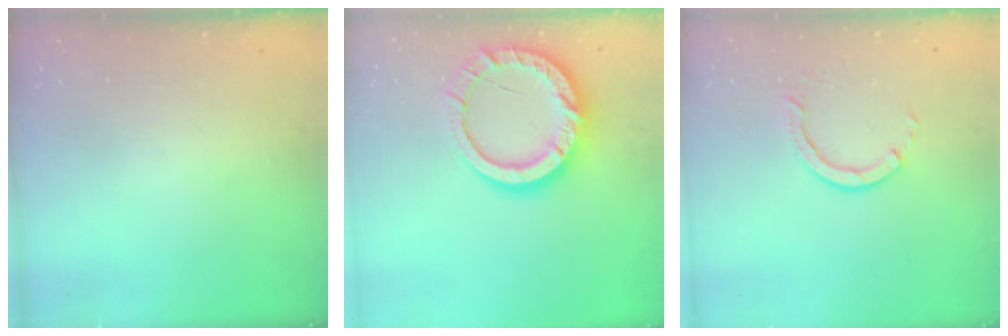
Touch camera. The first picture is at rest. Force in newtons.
{"total": 15.1, "press": 15.0, "slide": 1.2}
{"total": 3.4, "press": 3.3, "slide": 0.5}